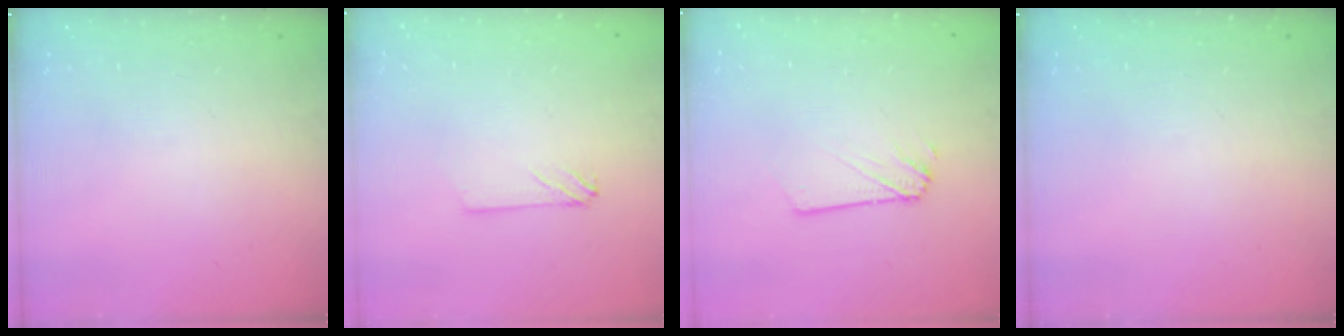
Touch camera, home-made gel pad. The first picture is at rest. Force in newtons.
{"total": 2.2, "press": 2.2, "slide": 0.3}
{"total": 1.5, "press": 1.5, "slide": 0.2}
{"total": 0.0}